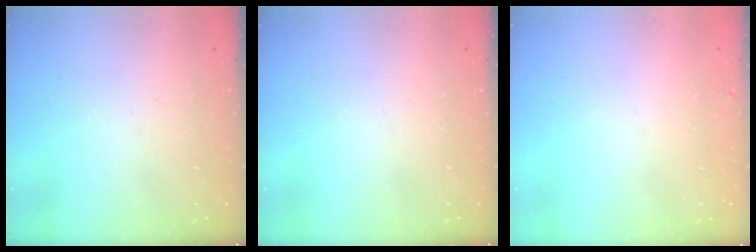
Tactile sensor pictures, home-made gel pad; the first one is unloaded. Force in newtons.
{"total": 0.0}
{"total": 3.9, "press": 3.9, "slide": 0.3}